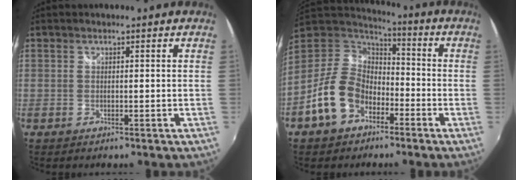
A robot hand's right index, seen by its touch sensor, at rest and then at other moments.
{"total": 14.4, "force": [-6.3, 10.4, 7.6], "torque": [-0.175, 0.018, -0.103]}